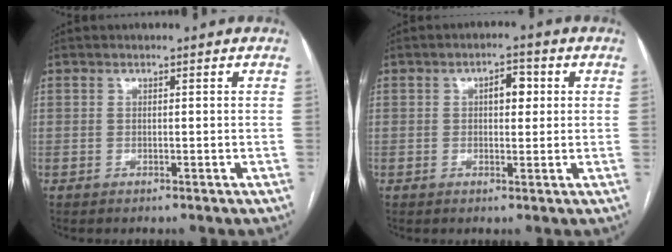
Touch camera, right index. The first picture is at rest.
{"total": 3.7, "force": [0.9, 1.8, 3.1], "torque": [-0.048, 0.013, 0.013]}